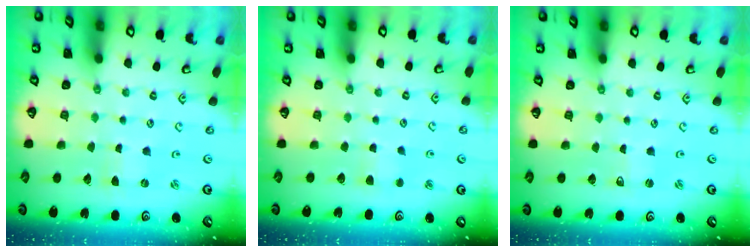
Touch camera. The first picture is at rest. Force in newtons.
{"total": 3.3, "press": 3.3, "slide": 0.5}
{"total": 0.8, "press": 0.7, "slide": 0.2}